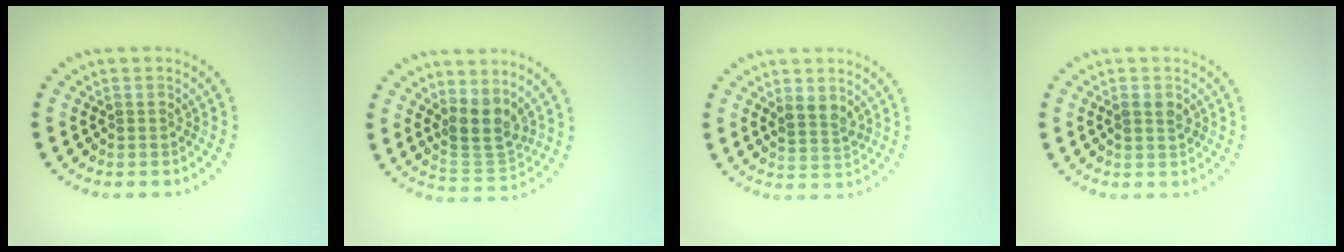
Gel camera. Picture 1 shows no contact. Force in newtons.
{"total": 4.0, "press": 3.3, "slide": 2.2}
{"total": 2.1, "press": 1.9, "slide": 0.9}
{"total": 1.5, "press": 1.5, "slide": 0.2}